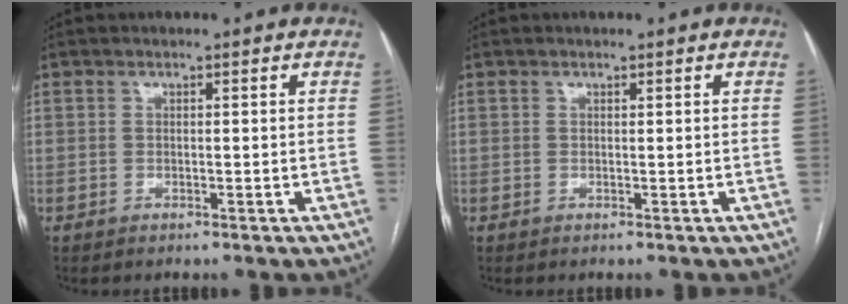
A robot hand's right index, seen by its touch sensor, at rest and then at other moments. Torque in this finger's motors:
{"motor_torque": [0.51, 0.20, 0.02, 0.01]}